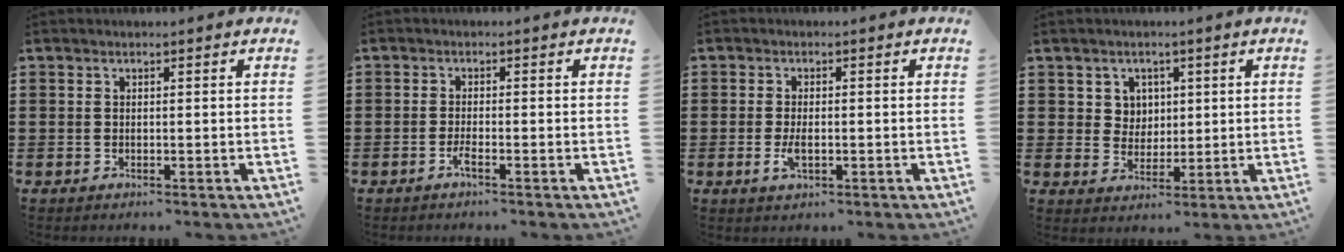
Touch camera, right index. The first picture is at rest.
{"total": 1.9, "force": [-1.2, 0.0, 1.5], "torque": [-0.033, -0.006, -0.024]}
{"total": 2.6, "force": [-0.6, 0.9, 2.4], "torque": [-0.050, -0.003, -0.012]}
{"total": 3.9, "force": [1.6, 3.5, 0.6], "torque": [-0.029, 0.014, 0.028]}